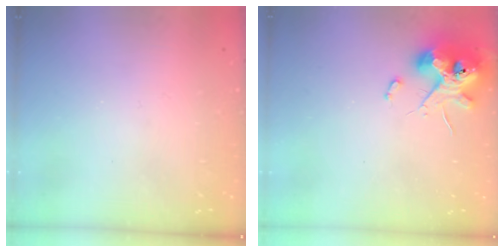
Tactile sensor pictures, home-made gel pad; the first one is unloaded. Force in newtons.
{"total": 11.6, "press": 11.5, "slide": 1.7}